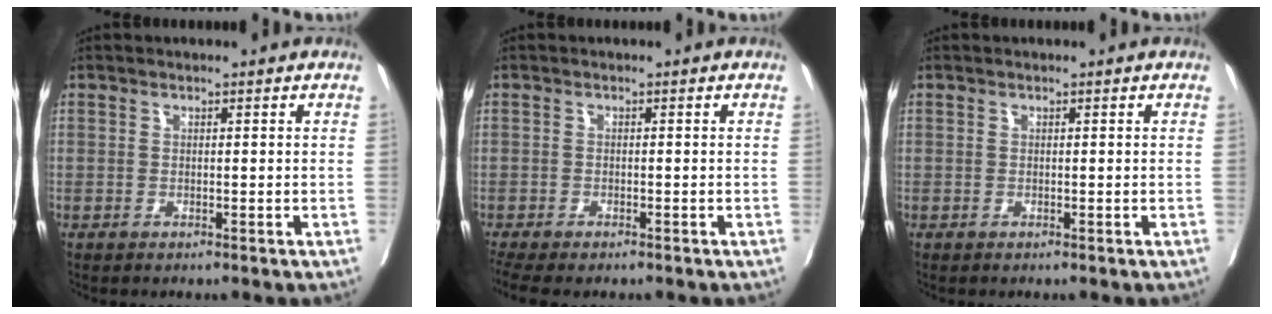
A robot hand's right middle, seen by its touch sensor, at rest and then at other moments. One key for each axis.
{"total": 4.2, "fx": -3.3, "fy": 0.7, "fz": 2.5, "tx": -0.062, "ty": -0.025, "tz": -0.062}
{"total": 0.0}